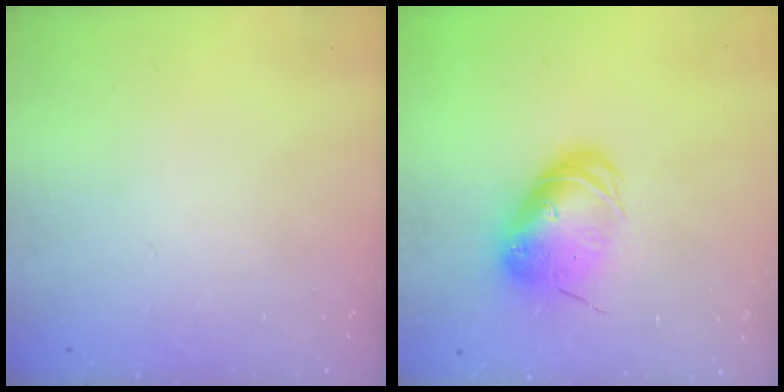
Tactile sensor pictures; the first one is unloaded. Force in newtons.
{"total": 10.8, "press": 10.6, "slide": 2.1}